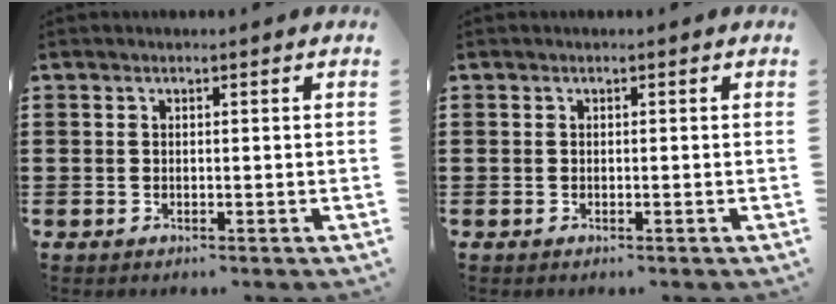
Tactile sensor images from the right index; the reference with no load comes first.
{"total": 0.0}